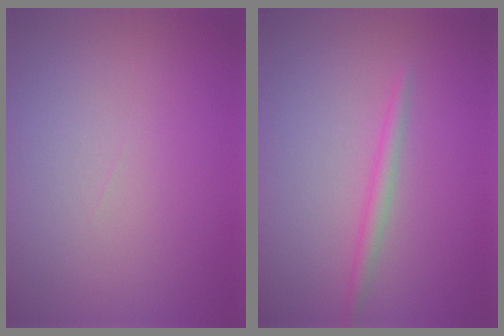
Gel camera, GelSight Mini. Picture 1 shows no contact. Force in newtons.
{"total": 1.5, "press": 1.5, "slide": 0.1}